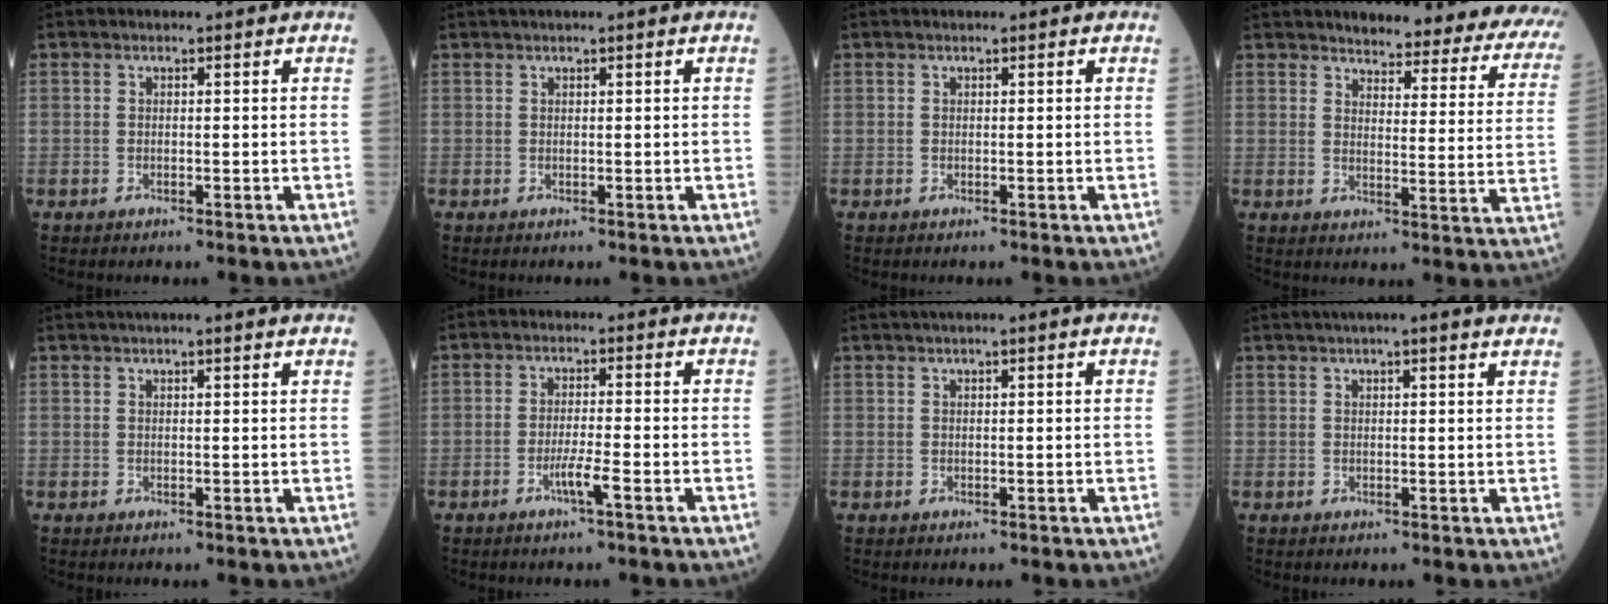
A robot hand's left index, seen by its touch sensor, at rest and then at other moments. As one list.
[{"total": 1.0, "force": [0.6, -0.1, 0.9], "torque": [-0.017, 0.012, 0.012]}, {"total": 0.0}, {"total": 20.3, "force": [18.6, 3.7, 7.3], "torque": [-0.064, -0.075, 0.194]}, {"total": 6.3, "force": [5.2, 0.2, 3.6], "torque": [-0.050, 0.032, 0.068]}, {"total": 3.0, "force": [-1.6, -0.5, 2.5], "torque": [-0.050, -0.005, -0.032]}, {"total": 3.3, "force": [2.3, -0.3, 2.2], "torque": [-0.033, 0.025, 0.039]}, {"total": 8.5, "force": [7.0, 0.5, 4.8], "torque": [-0.065, 0.030, 0.081]}]